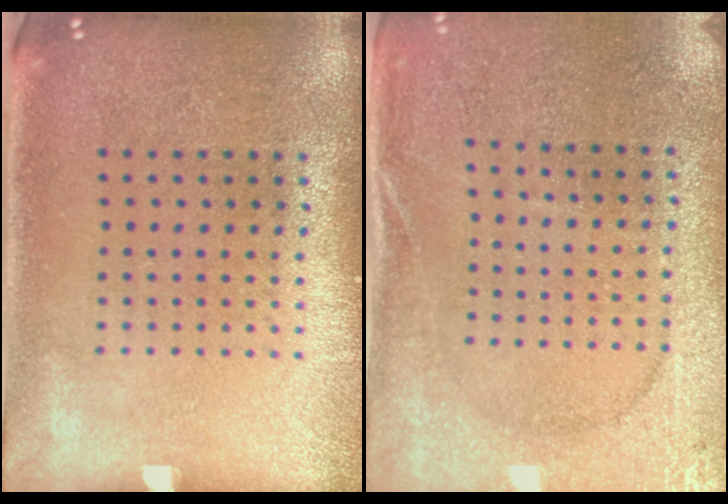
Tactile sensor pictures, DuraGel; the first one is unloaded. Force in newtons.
{"total": 2.6, "press": 2.6, "slide": 0.4}